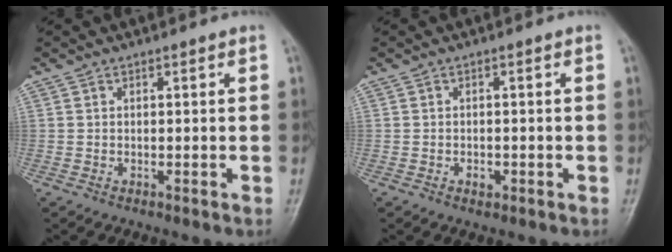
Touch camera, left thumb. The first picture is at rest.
{"total": 1.5, "force": [-0.6, 1.1, 0.8], "torque": [-0.009, 0.002, -0.009]}